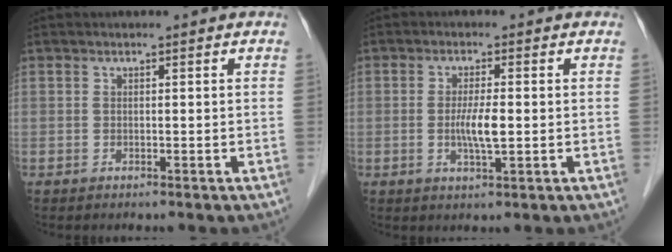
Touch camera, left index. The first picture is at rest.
{"total": 3.9, "force": [-0.4, 0.5, 3.9], "torque": [-0.079, -0.006, -0.007]}